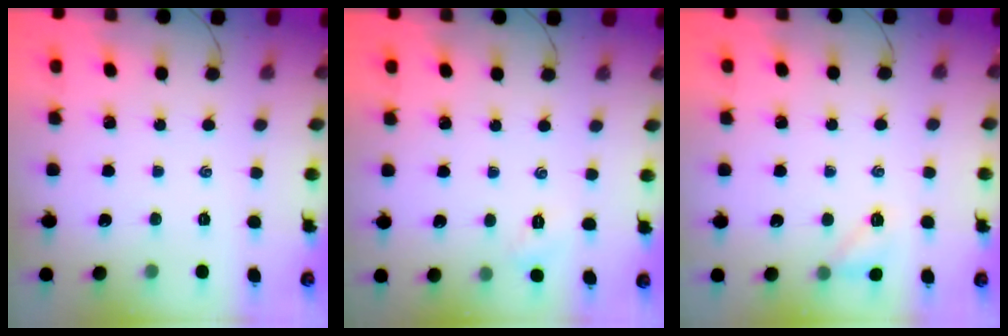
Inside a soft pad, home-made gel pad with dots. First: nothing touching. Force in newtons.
{"total": 2.5, "press": 2.4, "slide": 0.7}
{"total": 6.3, "press": 6.2, "slide": 1.3}